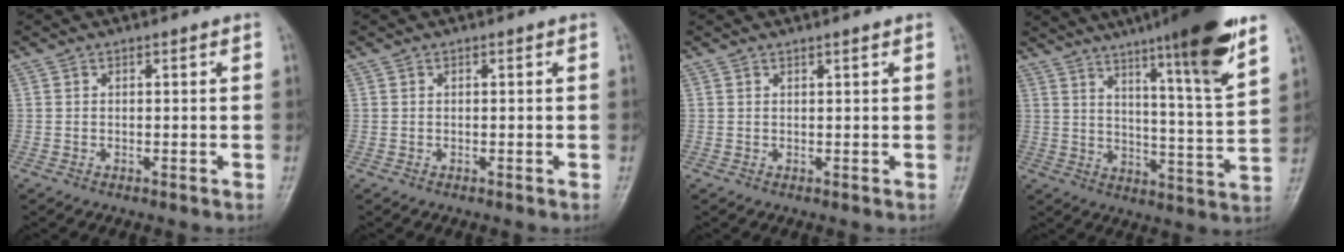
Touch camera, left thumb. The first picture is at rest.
{"total": 0.0}
{"total": 0.8, "force": [0.7, 0.0, 0.5], "torque": [-0.009, -0.004, 0.012]}
{"total": 18.9, "force": [11.7, 1.2, 14.8], "torque": [-0.205, -0.057, 0.173]}